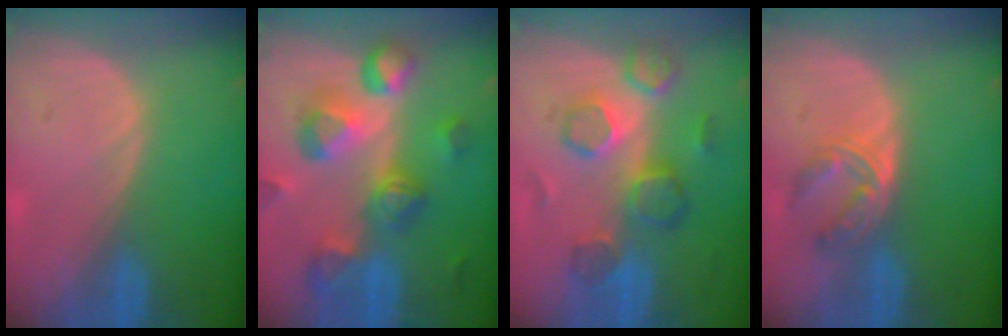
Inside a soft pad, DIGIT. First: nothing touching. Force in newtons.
{"total": 11.1, "press": 10.0, "slide": 4.9}
{"total": 8.4, "press": 8.2, "slide": 1.8}
{"total": 5.6, "press": 4.7, "slide": 3.0}